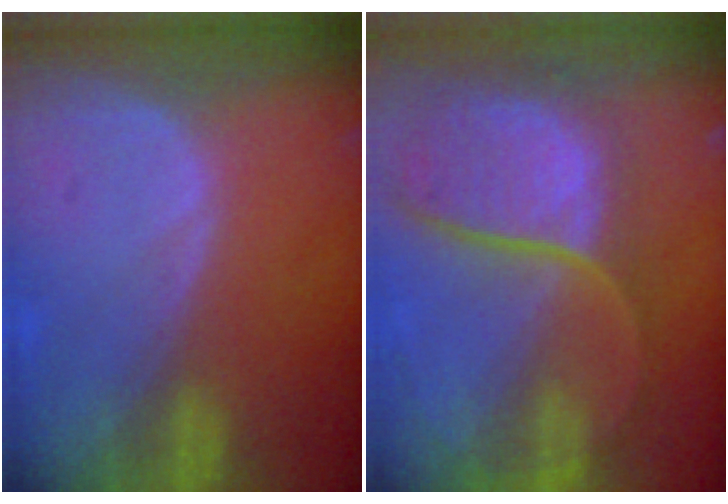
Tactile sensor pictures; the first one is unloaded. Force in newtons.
{"total": 11.9, "press": 9.9, "slide": 6.7}